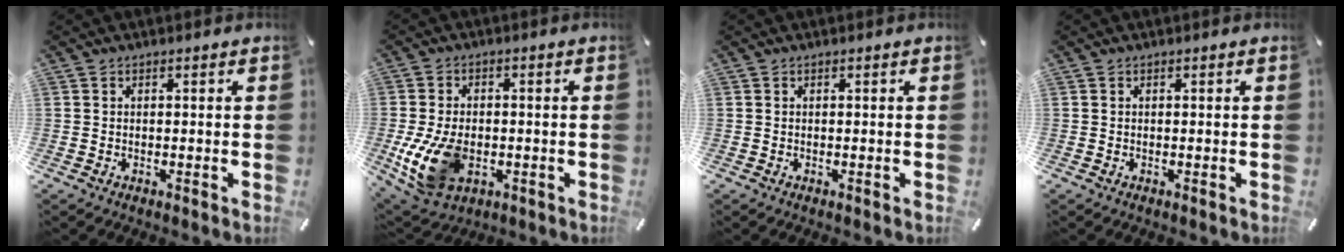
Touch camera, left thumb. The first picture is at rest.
{"total": 13.0, "force": [-3.0, 8.8, 9.1], "torque": [-0.199, -0.003, -0.052]}
{"total": 0.0}
{"total": 0.0}